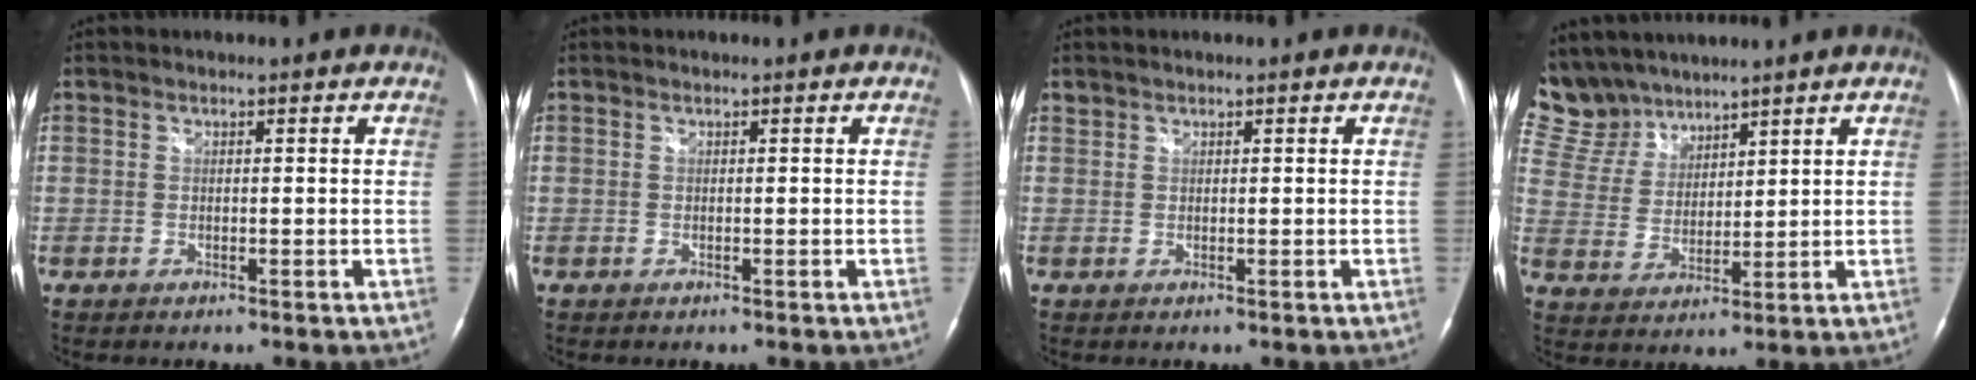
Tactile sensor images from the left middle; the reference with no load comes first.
{"total": 0.0}
{"total": 0.5, "force": [0.5, 0.2, -0.1], "torque": [-0.002, 0.006, 0.010]}
{"total": 10.2, "force": [9.1, 4.5, 0.6], "torque": [-0.025, 0.015, 0.199]}